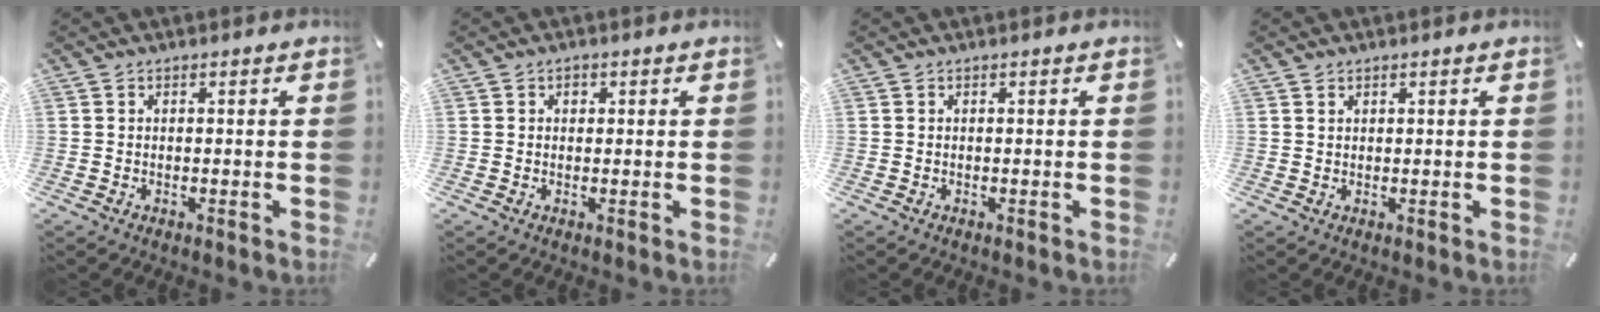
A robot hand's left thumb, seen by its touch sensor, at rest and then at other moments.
{"total": 1.1, "force": [0.2, 1.0, 0.4], "torque": [-0.002, 0.002, 0.001]}
{"total": 0.0}
{"total": 0.9, "force": [0.6, 0.6, 0.3], "torque": [-0.006, 0.000, 0.013]}